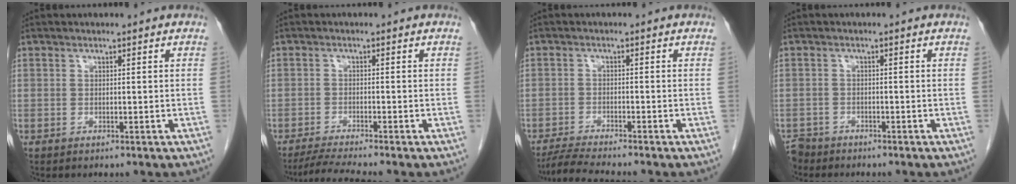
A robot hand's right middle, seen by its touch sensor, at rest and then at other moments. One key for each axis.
{"total": 4.7, "fx": -4.1, "fy": -1.1, "fz": 1.9, "tx": -0.037, "ty": -0.021, "tz": -0.075}
{"total": 5.2, "fx": -4.8, "fy": -0.8, "fz": 1.9, "tx": -0.037, "ty": -0.022, "tz": -0.085}
{"total": 2.9, "fx": -2.7, "fy": 1.0, "fz": -0.3, "tx": 0.000, "ty": -0.005, "tz": -0.051}